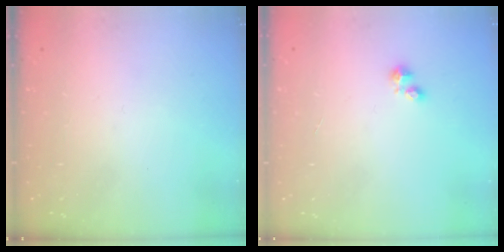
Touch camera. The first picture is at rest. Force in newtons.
{"total": 1.9, "press": 1.8, "slide": 0.2}